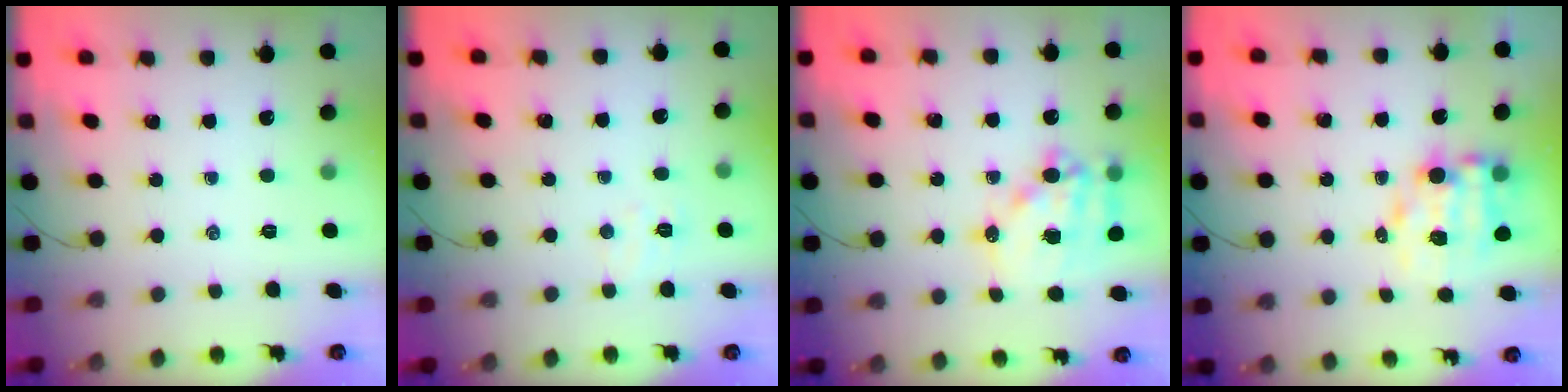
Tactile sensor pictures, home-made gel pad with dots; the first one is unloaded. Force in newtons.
{"total": 5.0, "press": 4.8, "slide": 1.2}
{"total": 14.2, "press": 13.8, "slide": 3.3}
{"total": 7.6, "press": 7.4, "slide": 1.5}